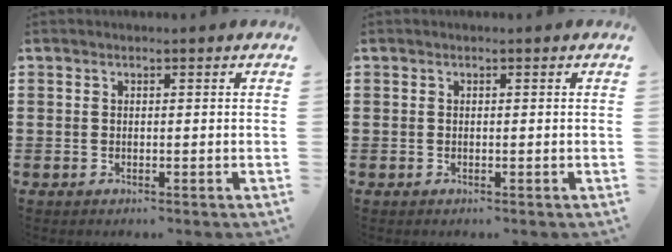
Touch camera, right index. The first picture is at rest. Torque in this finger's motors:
{"motor_torque": [-0.01, 0.01, 0.00, -0.01]}